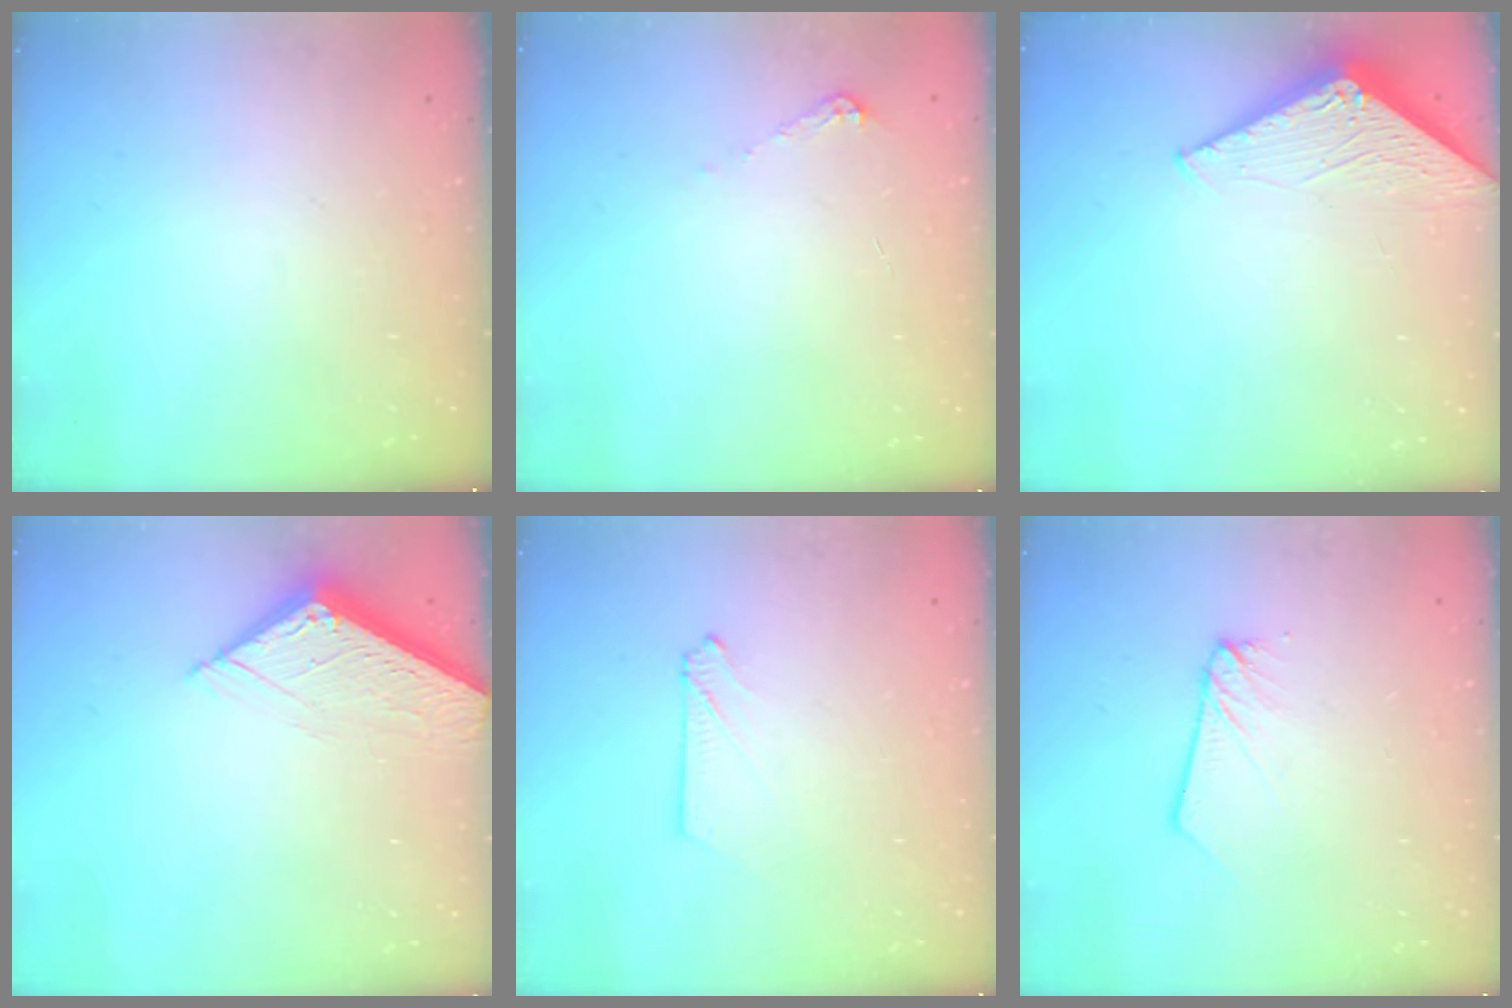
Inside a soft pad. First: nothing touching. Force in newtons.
{"total": 5.8, "press": 5.8, "slide": 0.8}
{"total": 2.9, "press": 2.9, "slide": 0.3}
{"total": 7.8, "press": 7.8, "slide": 0.1}
{"total": 2.1, "press": 2.1, "slide": 0.3}
{"total": 2.5, "press": 2.5, "slide": 0.3}